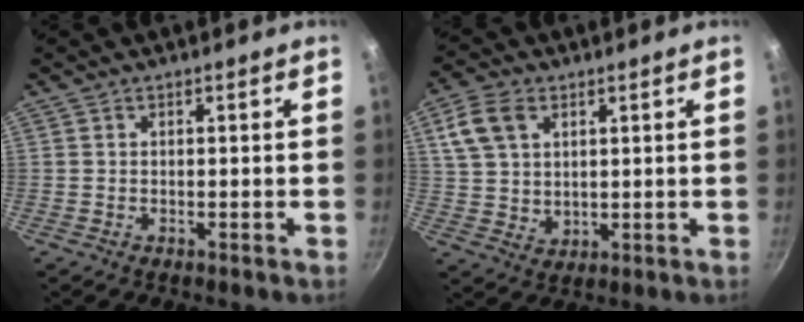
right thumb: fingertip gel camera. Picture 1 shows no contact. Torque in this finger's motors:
{"motor_torque": [-0.54, 0.70, 0.02, 0.01, 0.11]}